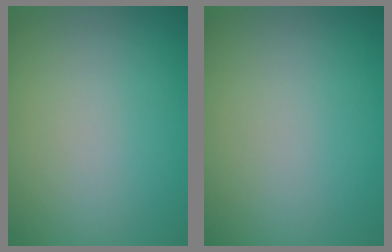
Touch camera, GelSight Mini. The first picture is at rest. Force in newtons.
{"total": 0.0}